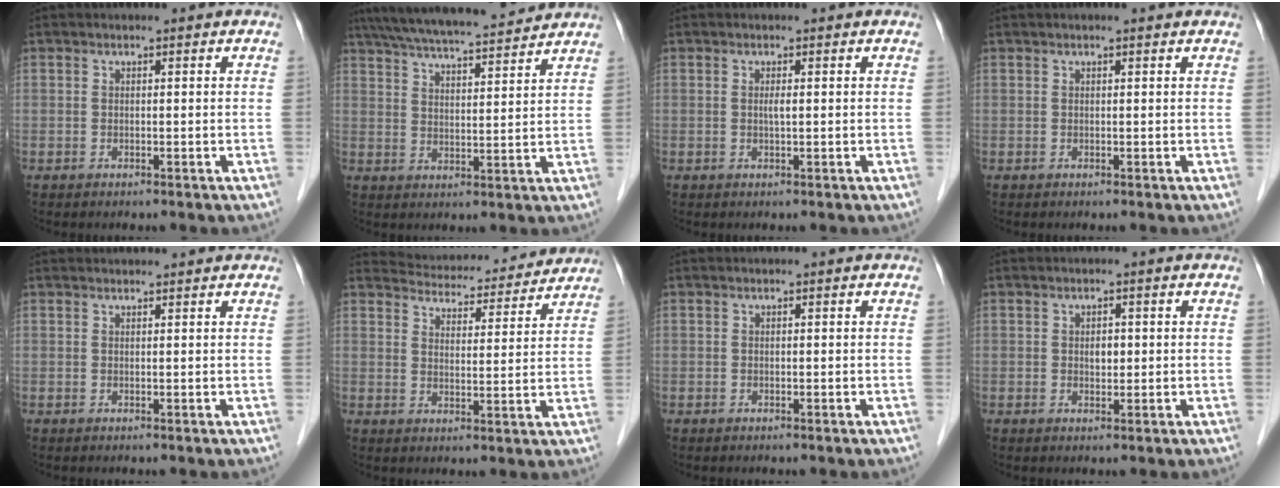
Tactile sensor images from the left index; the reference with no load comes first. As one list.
[{"total": 16.1, "force": [14.6, 1.2, 6.6], "torque": [-0.118, 0.029, 0.224]}, {"total": 0.9, "force": [0.1, 0.0, 0.9], "torque": [-0.021, 0.000, 0.001]}, {"total": 1.6, "force": [1.3, 0.1, 0.9], "torque": [-0.013, 0.020, 0.019]}, {"total": 4.3, "force": [4.2, 0.2, 1.0], "torque": [-0.010, 0.029, 0.052]}, {"total": 14.9, "force": [14.4, 2.9, 2.5], "torque": [-0.026, 0.009, 0.182]}, {"total": 0.0}, {"total": 1.8, "force": [0.3, 1.1, 1.4], "torque": [-0.022, 0.000, 0.005]}]